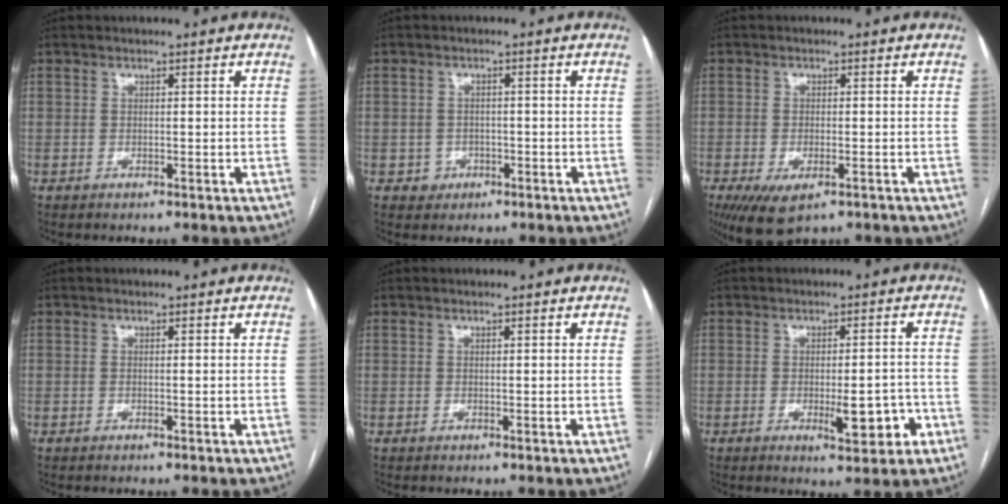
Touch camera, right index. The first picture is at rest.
{"total": 2.7, "force": [-1.0, 2.5, 0.2], "torque": [0.006, 0.012, -0.011]}
{"total": 6.7, "force": [-3.7, 2.7, 4.8], "torque": [-0.083, -0.015, -0.056]}
{"total": 0.0}
{"total": 0.0}
{"total": 6.2, "force": [-2.2, 1.8, 5.6], "torque": [-0.070, 0.000, -0.022]}